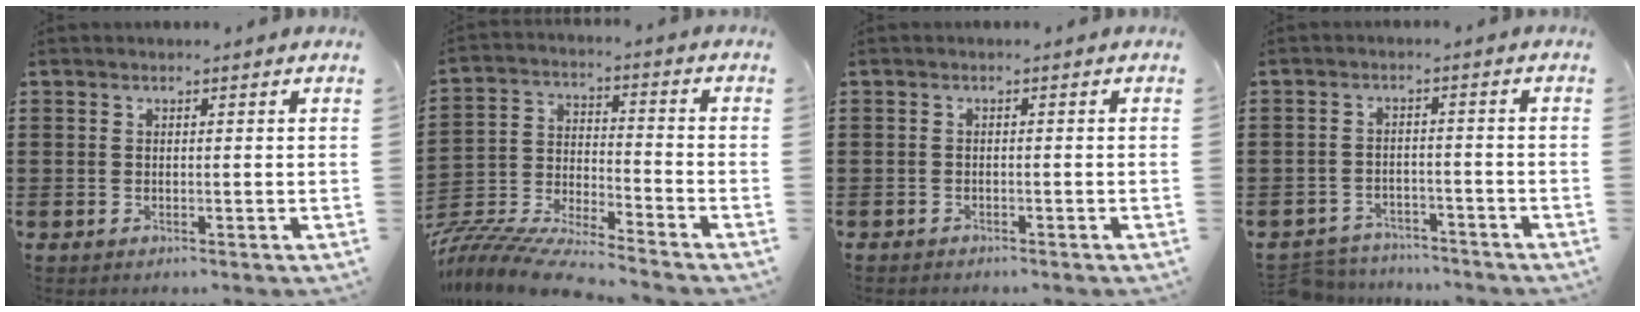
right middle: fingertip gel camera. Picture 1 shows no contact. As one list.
[{"total": 9.3, "force": [-9.1, 0.4, 1.8], "torque": [-0.044, 0.004, -0.187]}, {"total": 0.9, "force": [-0.8, 0.4, 0.0], "torque": [-0.001, 0.004, -0.019]}, {"total": 4.1, "force": [-4.0, 0.8, -0.1], "torque": [-0.011, 0.002, -0.089]}]